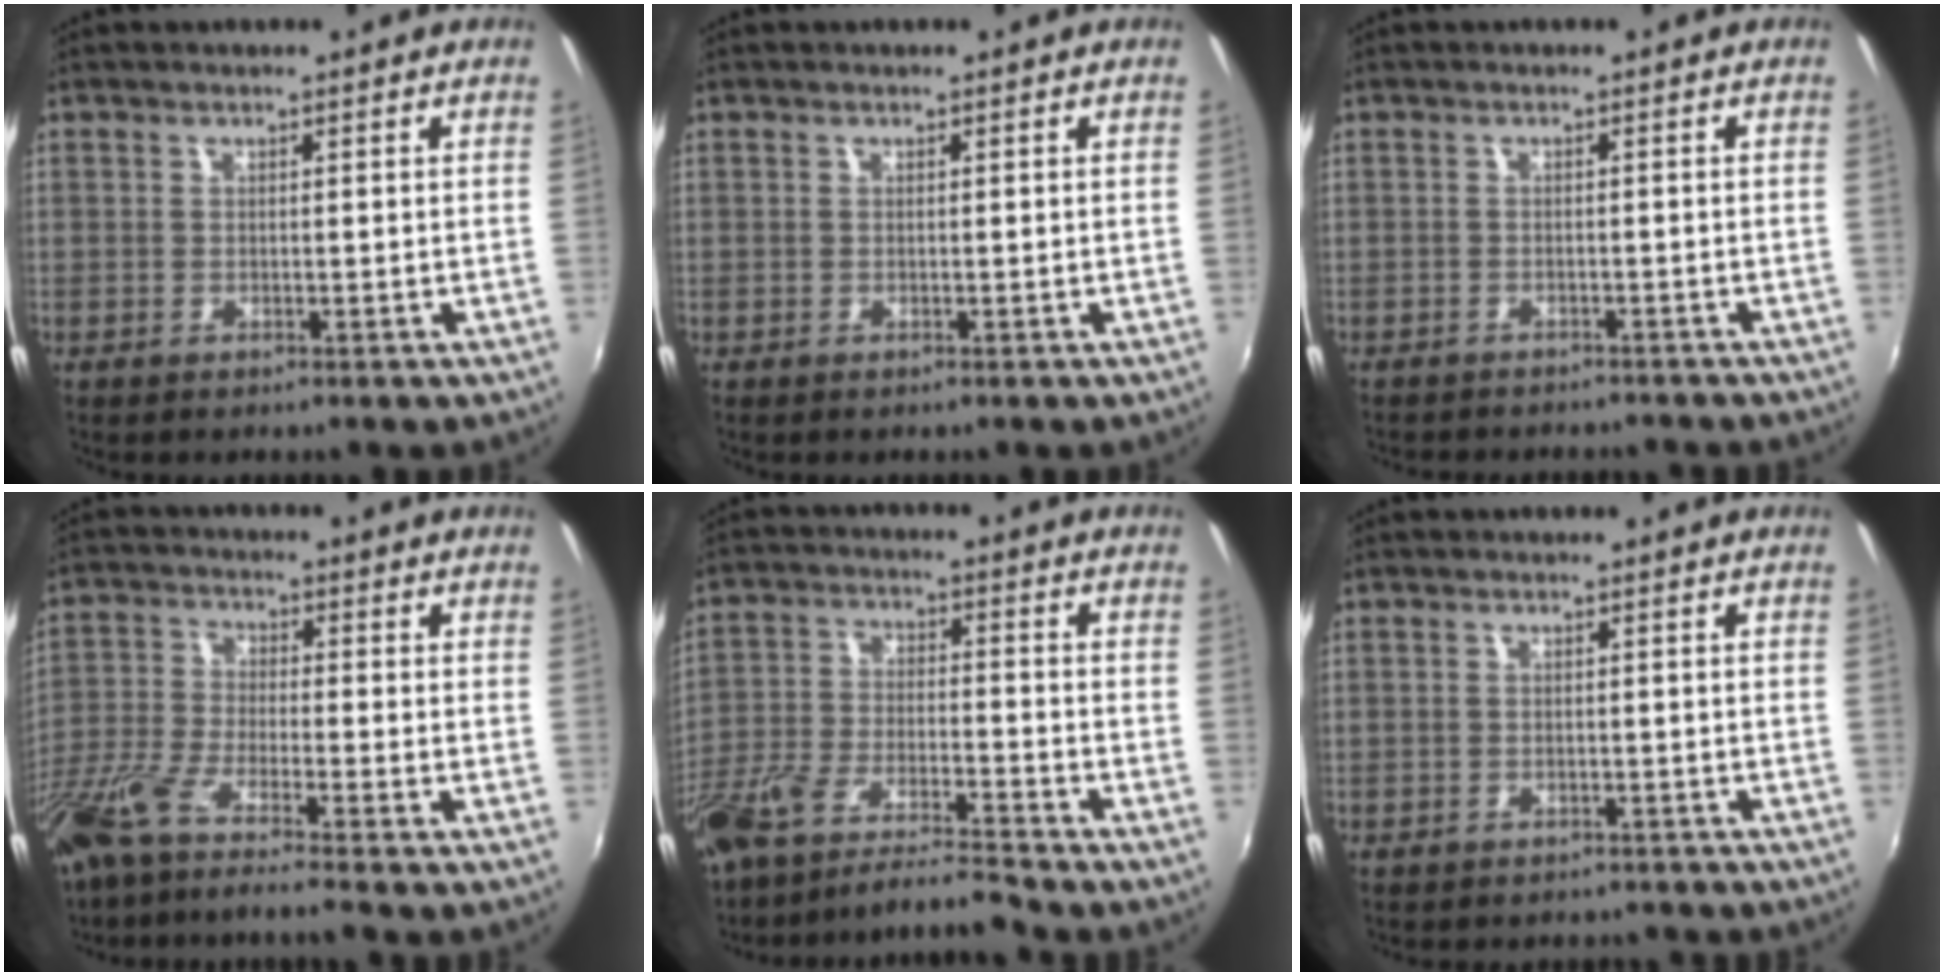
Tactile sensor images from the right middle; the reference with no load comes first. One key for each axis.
{"total": 0.0}
{"total": 6.3, "fx": -5.8, "fy": 1.5, "fz": 2.0, "tx": -0.051, "ty": -0.012, "tz": -0.078}
{"total": 12.0, "fx": -9.8, "fy": -0.4, "fz": 6.9, "tx": -0.144, "ty": -0.040, "tz": -0.180}
{"total": 11.2, "fx": -10.2, "fy": 0.0, "fz": 4.6, "tx": -0.102, "ty": -0.011, "tz": -0.192}
{"total": 4.8, "fx": -4.3, "fy": 1.8, "fz": 1.2, "tx": -0.032, "ty": -0.004, "tz": -0.056}